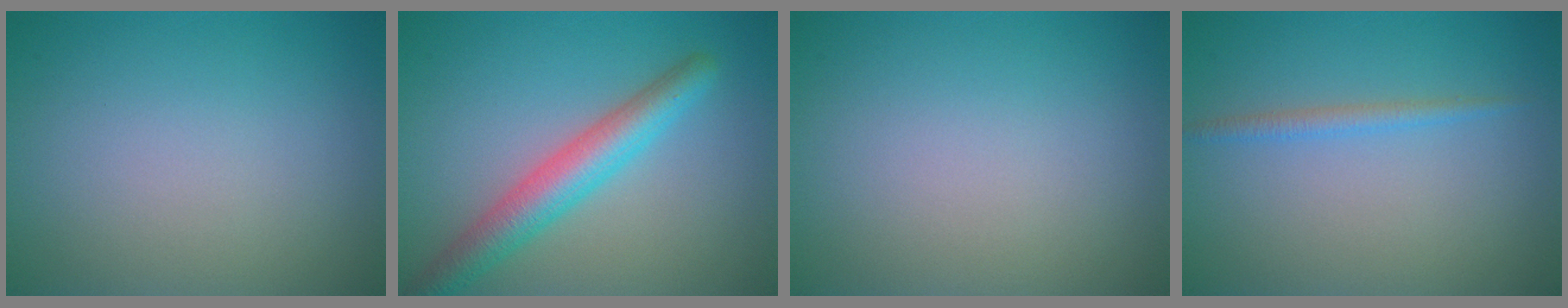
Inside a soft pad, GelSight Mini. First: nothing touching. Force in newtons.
{"total": 4.8, "press": 4.8, "slide": 0.1}
{"total": 0.0}
{"total": 1.3, "press": 1.3, "slide": 0.1}